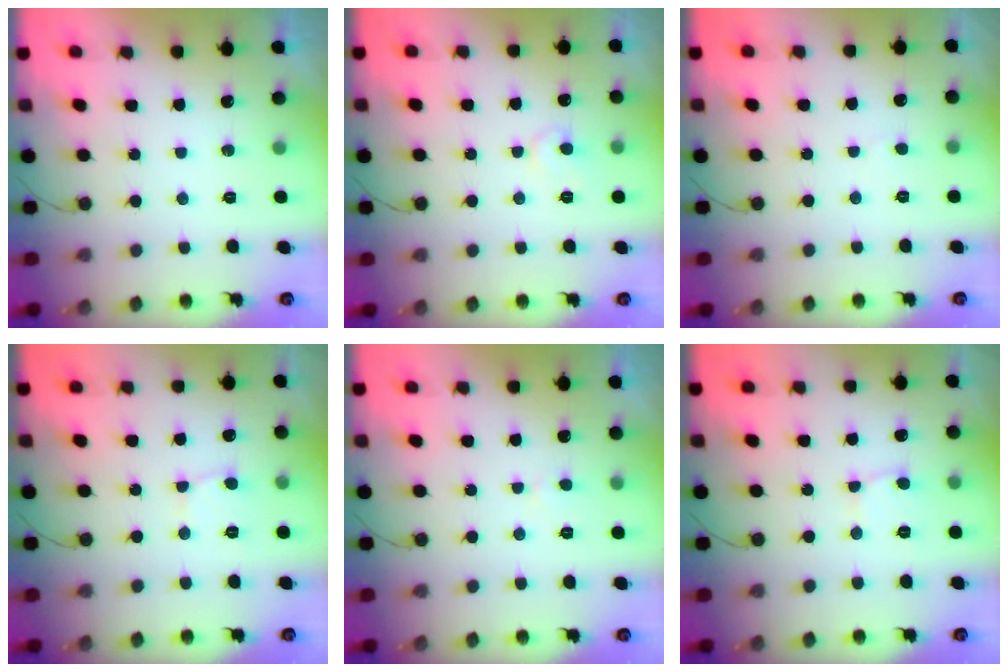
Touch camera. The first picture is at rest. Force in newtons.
{"total": 5.2, "press": 5.2, "slide": 0.2}
{"total": 1.9, "press": 1.9, "slide": 0.2}
{"total": 2.8, "press": 2.8, "slide": 0.3}
{"total": 2.2, "press": 2.2, "slide": 0.2}
{"total": 2.6, "press": 2.6, "slide": 0.2}